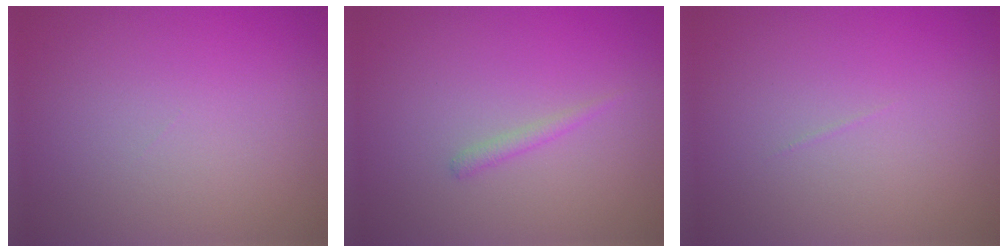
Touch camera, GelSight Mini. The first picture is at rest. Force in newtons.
{"total": 0.8, "press": 0.8, "slide": 0.1}
{"total": 0.0}